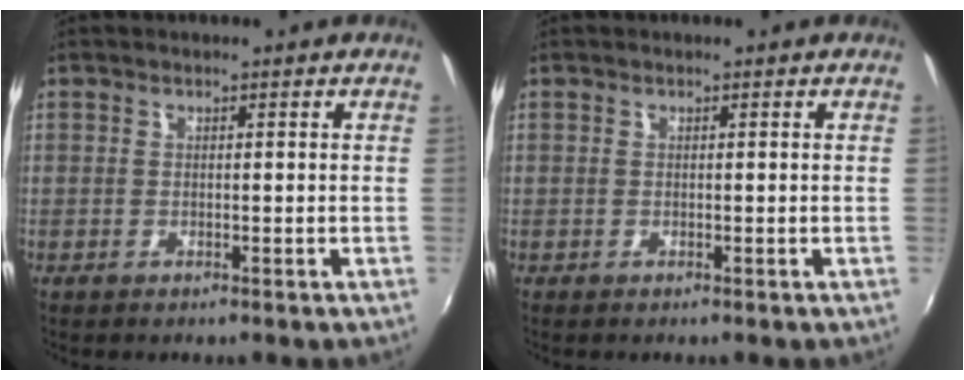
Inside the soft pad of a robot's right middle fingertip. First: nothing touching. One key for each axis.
{"total": 0.0}